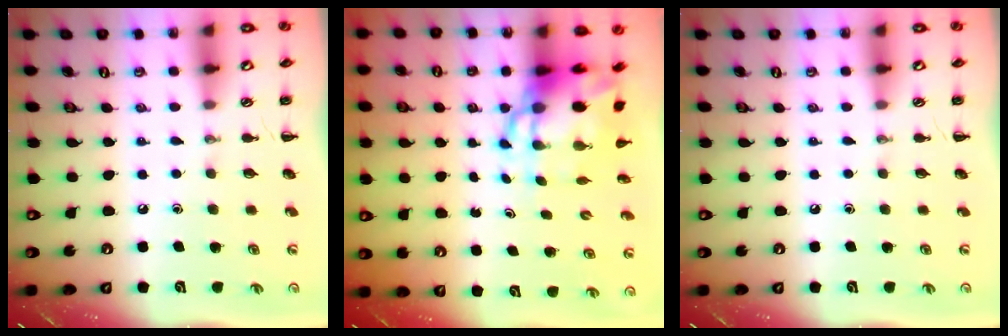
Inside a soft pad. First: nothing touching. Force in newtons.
{"total": 9.2, "press": 8.9, "slide": 2.3}
{"total": 0.0}